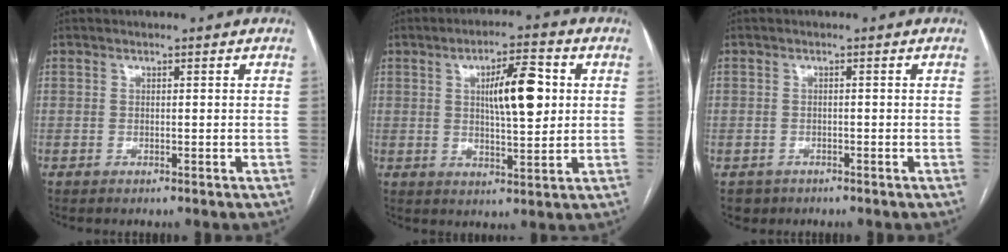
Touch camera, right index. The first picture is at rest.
{"total": 9.2, "force": [1.9, 2.2, 8.7], "torque": [-0.143, 0.011, 0.033]}
{"total": 2.6, "force": [-1.4, 2.2, 0.0], "torque": [-0.001, 0.006, -0.023]}